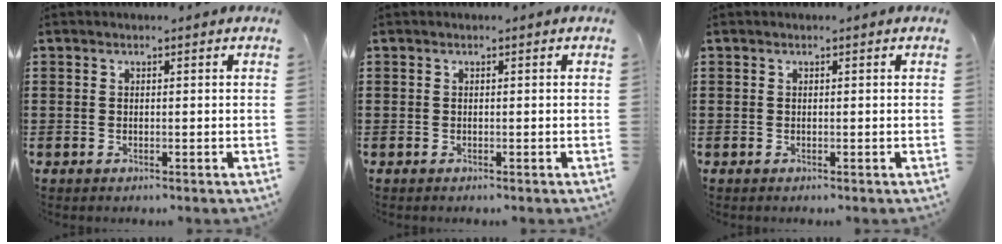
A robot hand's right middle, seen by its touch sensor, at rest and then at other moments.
{"total": 0.0}
{"total": 0.0}